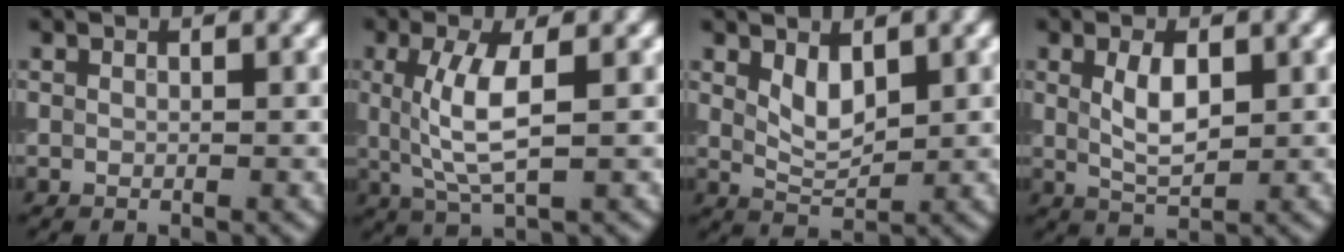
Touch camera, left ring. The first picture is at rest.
{"total": 4.7, "force": [0.6, 1.4, 4.5], "torque": [-0.095, 0.002, 0.013]}
{"total": 2.6, "force": [1.1, 1.3, 2.0], "torque": [-0.042, -0.005, 0.025]}
{"total": 3.3, "force": [0.7, 1.6, 2.8], "torque": [-0.060, 0.000, 0.017]}